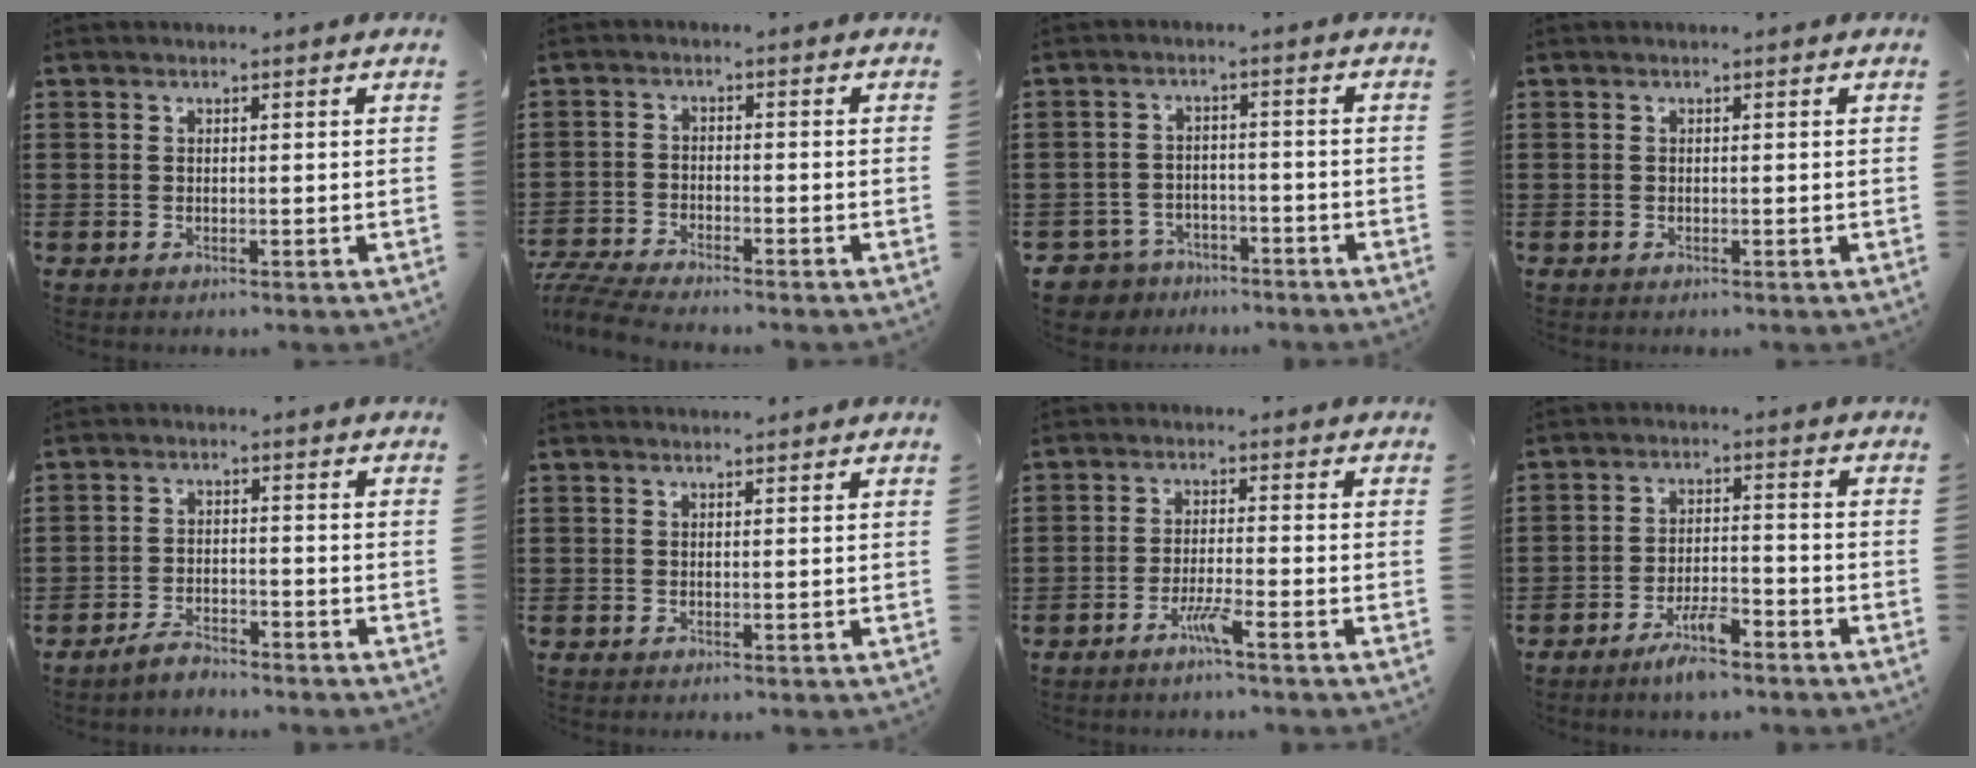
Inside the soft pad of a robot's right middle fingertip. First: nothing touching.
{"total": 4.5, "force": [-4.3, 0.2, 1.3], "torque": [-0.050, -0.012, -0.094]}
{"total": 3.9, "force": [-3.7, 1.4, 0.1], "torque": [-0.031, -0.004, -0.085]}
{"total": 0.0}
{"total": 3.0, "force": [-2.9, 0.4, 0.8], "torque": [-0.024, 0.004, -0.060]}
{"total": 0.9, "force": [0.9, -0.1, -0.1], "torque": [0.000, -0.002, 0.017]}
{"total": 3.6, "force": [-2.5, -0.2, 2.6], "torque": [-0.050, -0.002, -0.047]}
{"total": 5.4, "force": [-4.3, 1.1, 3.0], "torque": [-0.063, 0.001, -0.082]}